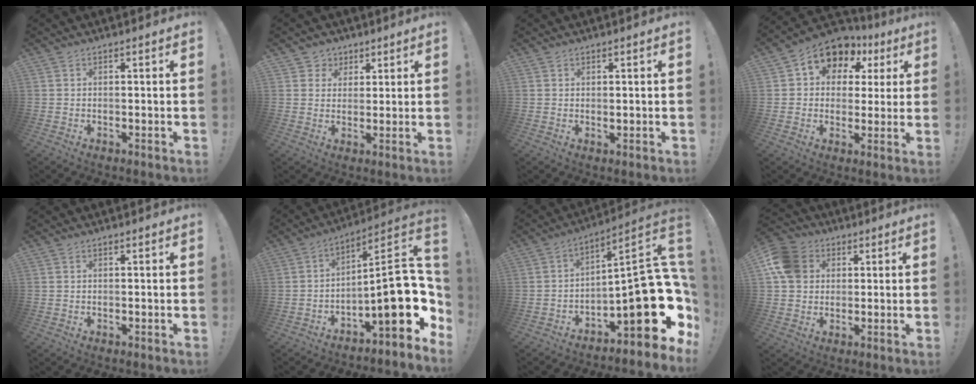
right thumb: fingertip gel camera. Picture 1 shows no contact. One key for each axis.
{"total": 4.6, "fx": 2.1, "fy": 4.1, "fz": 0.3, "tx": -0.006, "ty": -0.016, "tz": 0.039}
{"total": 0.7, "fx": 0.4, "fy": 0.6, "fz": 0.3, "tx": 0.002, "ty": -0.003, "tz": 0.006}
{"total": 9.6, "fx": 4.7, "fy": 7.2, "fz": 4.2, "tx": -0.072, "ty": -0.028, "tz": 0.090}
{"total": 0.0}
{"total": 21.5, "fx": -3.3, "fy": 7.2, "fz": 20.0, "tx": -0.295, "ty": 0.014, "tz": -0.043}
{"total": 20.8, "fx": -5.3, "fy": 7.8, "fz": 18.6, "tx": -0.251, "ty": 0.018, "tz": -0.077}
{"total": 11.1, "fx": 2.8, "fy": 9.3, "fz": 5.3, "tx": -0.099, "ty": 0.002, "tz": 0.060}